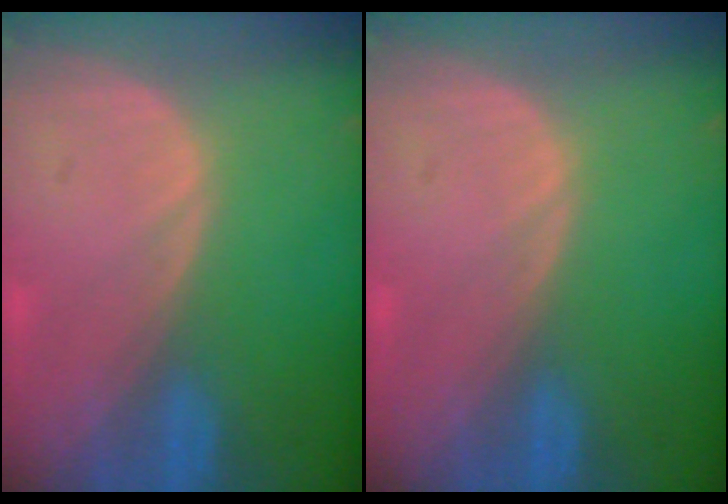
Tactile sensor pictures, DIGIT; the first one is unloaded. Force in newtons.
{"total": 0.0}